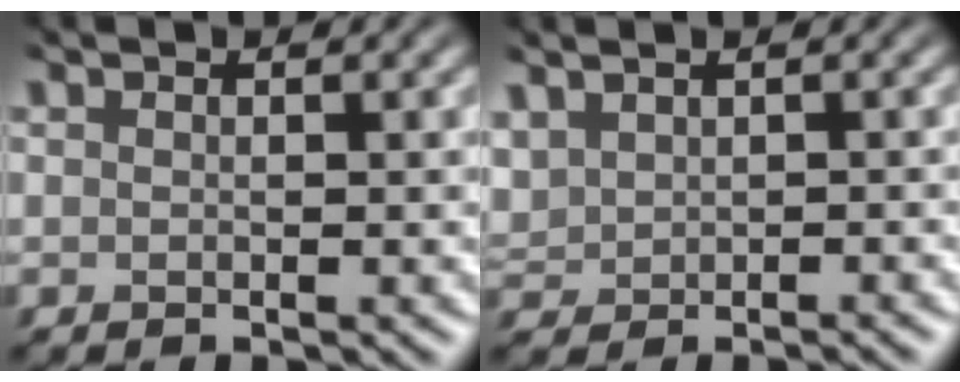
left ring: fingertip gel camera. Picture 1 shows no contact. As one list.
[{"total": 1.1, "force": [0.8, 0.7, 0.4], "torque": [-0.016, 0.007, 0.020]}]